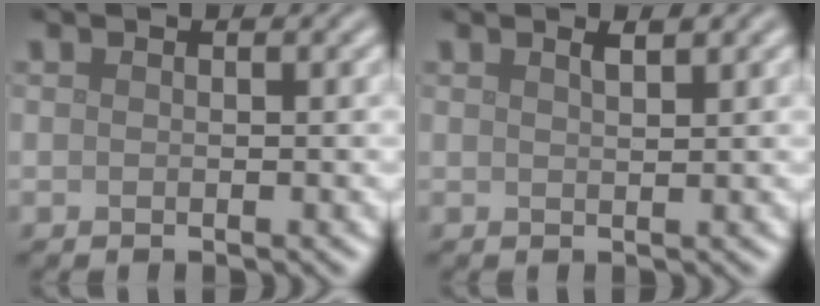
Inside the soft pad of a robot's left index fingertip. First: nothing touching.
{"total": 1.2, "force": [0.9, 0.3, 0.8], "torque": [-0.009, 0.003, 0.012]}